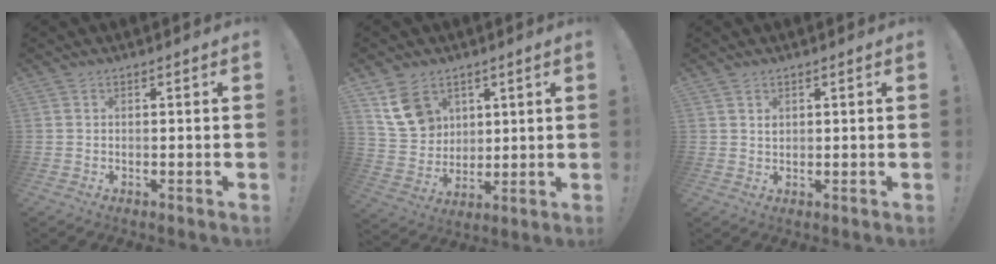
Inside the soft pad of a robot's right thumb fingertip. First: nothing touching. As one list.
[{"total": 12.1, "force": [6.7, 9.2, 4.3], "torque": [-0.070, -0.030, 0.137]}, {"total": 1.2, "force": [0.8, 0.7, 0.5], "torque": [-0.004, -0.004, 0.015]}]